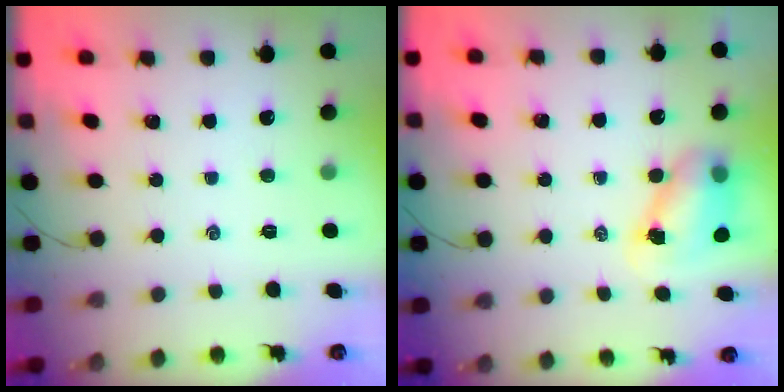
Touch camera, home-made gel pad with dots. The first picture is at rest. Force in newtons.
{"total": 7.9, "press": 7.8, "slide": 1.3}